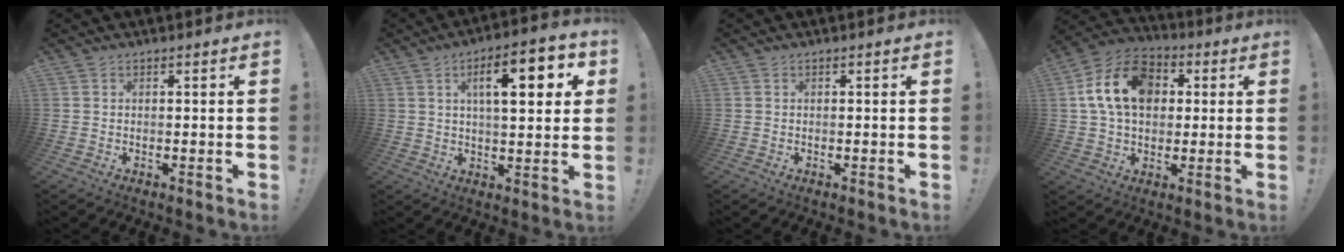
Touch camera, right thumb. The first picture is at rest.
{"total": 13.3, "force": [4.2, 4.4, 11.9], "torque": [-0.177, -0.001, 0.060]}
{"total": 0.0}
{"total": 16.7, "force": [4.1, 12.2, 10.7], "torque": [-0.183, 0.006, 0.079]}